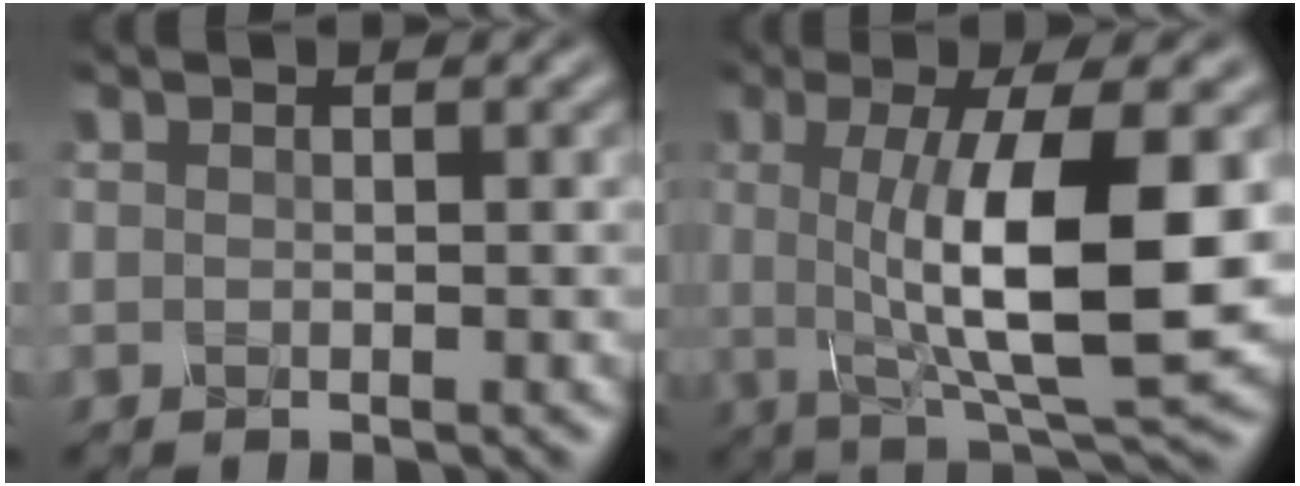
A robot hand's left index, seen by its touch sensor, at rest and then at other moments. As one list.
[{"total": 10.6, "force": [0.2, 2.7, 10.2], "torque": [-0.149, -0.007, 0.006]}]